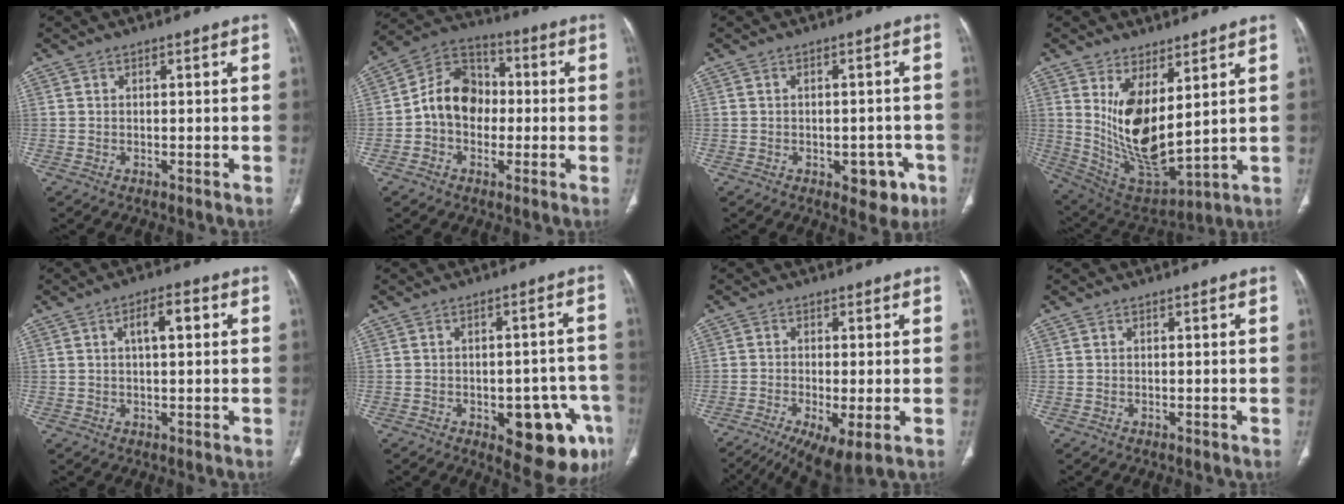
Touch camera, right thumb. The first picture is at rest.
{"total": 11.5, "force": [-0.9, 9.1, 7.0], "torque": [-0.093, 0.038, -0.028]}
{"total": 6.1, "force": [-2.7, 3.7, 4.1], "torque": [-0.022, 0.014, -0.027]}
{"total": 14.8, "force": [4.5, 6.5, 12.5], "torque": [-0.220, -0.040, 0.113]}
{"total": 5.3, "force": [1.4, 2.1, 4.6], "torque": [-0.069, 0.010, 0.020]}
{"total": 14.5, "force": [-5.9, 6.5, 11.5], "torque": [-0.102, 0.029, -0.060]}
{"total": 10.3, "force": [-5.0, 3.0, 8.5], "torque": [-0.156, -0.007, -0.080]}
{"total": 0.0}